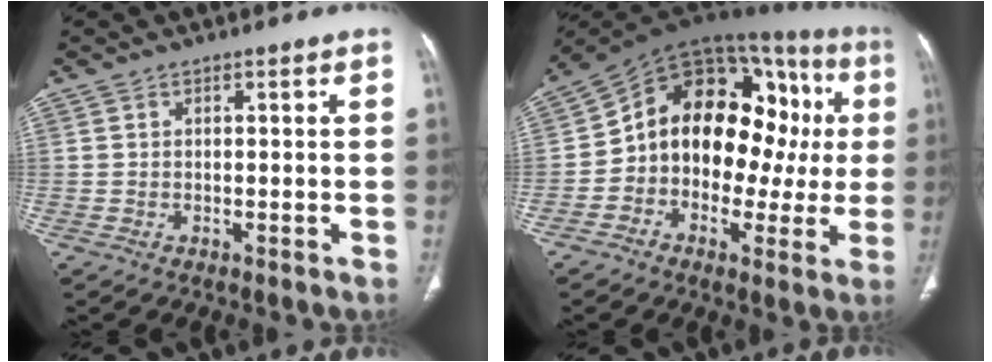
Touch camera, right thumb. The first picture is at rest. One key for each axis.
{"total": 23.0, "fx": 0.8, "fy": 15.2, "fz": 17.3, "tx": -0.207, "ty": 0.064, "tz": 0.008}